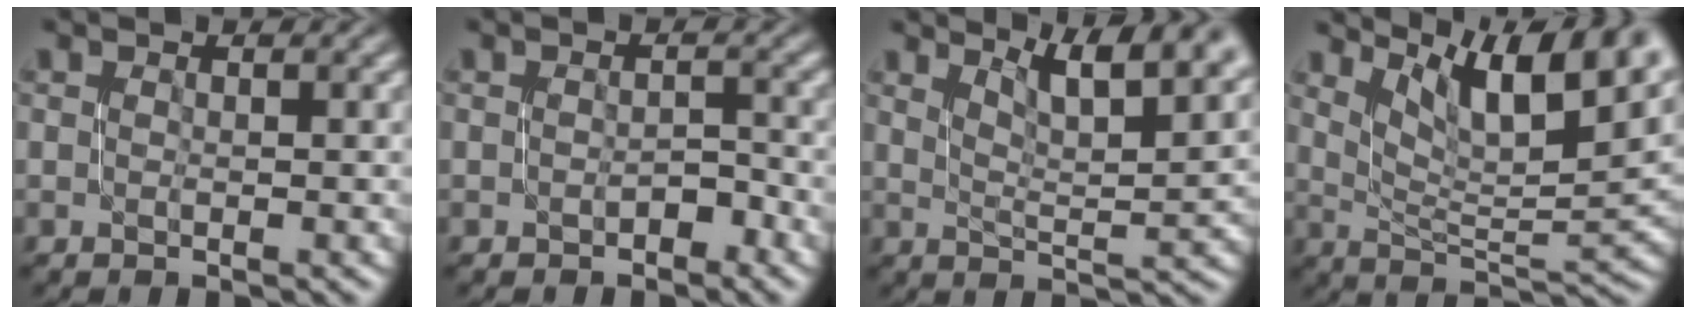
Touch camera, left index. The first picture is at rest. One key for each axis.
{"total": 0.8, "fx": -0.6, "fy": 0.2, "fz": 0.4, "tx": -0.006, "ty": 0.002, "tz": -0.010}
{"total": 8.8, "fx": 5.8, "fy": 2.3, "fz": 6.2, "tx": -0.069, "ty": 0.012, "tz": 0.081}
{"total": 10.8, "fx": 7.1, "fy": 2.9, "fz": 7.5, "tx": -0.116, "ty": 0.007, "tz": 0.124}